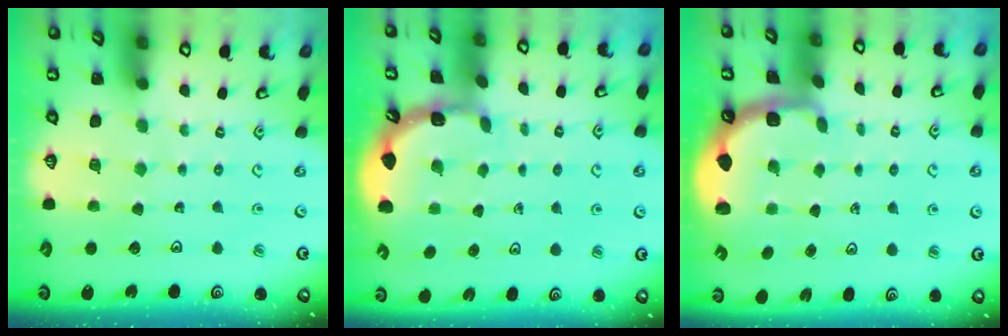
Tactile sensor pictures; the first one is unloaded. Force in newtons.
{"total": 1.8, "press": 1.8, "slide": 0.1}
{"total": 2.0, "press": 1.8, "slide": 0.9}